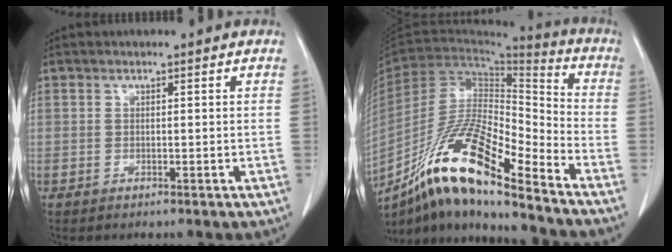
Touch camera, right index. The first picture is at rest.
{"total": 18.6, "force": [-13.1, 2.2, 13.0], "torque": [-0.246, -0.007, -0.236]}